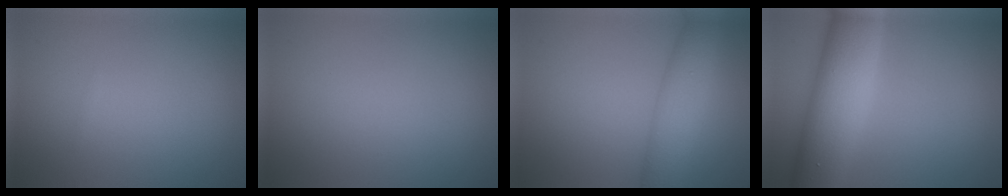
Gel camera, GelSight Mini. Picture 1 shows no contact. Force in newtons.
{"total": 0.0}
{"total": 5.6, "press": 5.6, "slide": 0.2}
{"total": 10.1, "press": 10.0, "slide": 0.5}